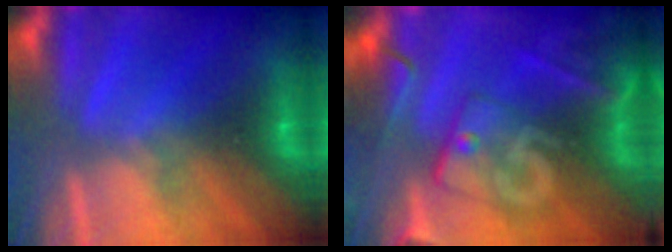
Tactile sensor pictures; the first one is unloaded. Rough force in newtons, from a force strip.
{"total": 9.1}